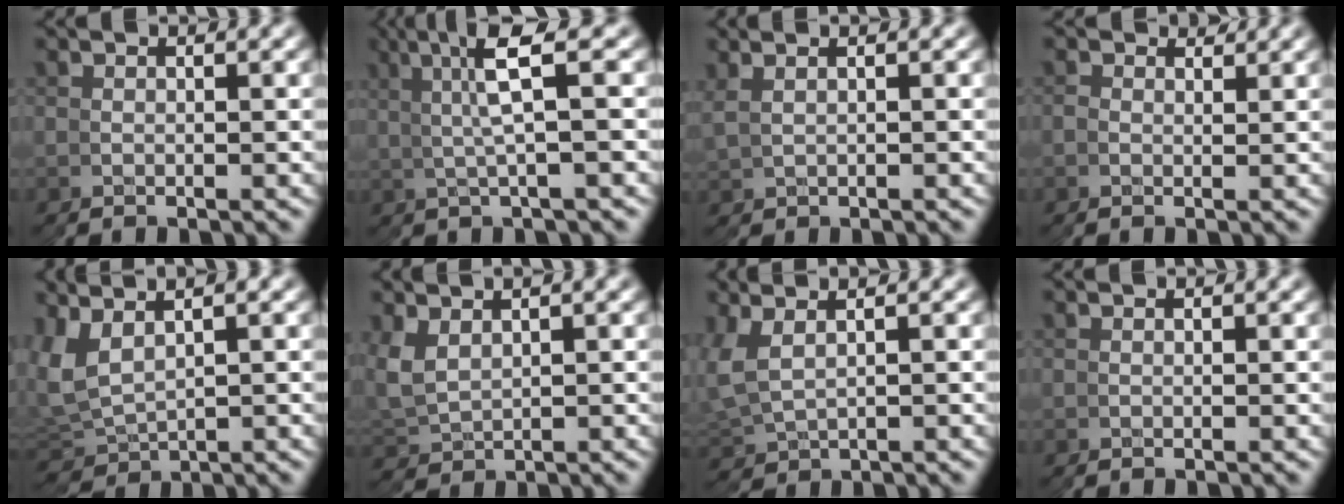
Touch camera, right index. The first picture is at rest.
{"total": 4.4, "force": [2.6, -1.0, 3.5], "torque": [-0.052, 0.036, 0.034]}
{"total": 1.0, "force": [0.8, -0.6, -0.4], "torque": [0.013, 0.008, 0.016]}
{"total": 0.7, "force": [0.2, 0.6, -0.2], "torque": [0.014, 0.000, 0.001]}
{"total": 5.4, "force": [0.2, 4.7, 2.6], "torque": [-0.092, -0.024, 0.024]}
{"total": 3.6, "force": [0.8, 3.3, 1.2], "torque": [-0.042, -0.016, 0.028]}
{"total": 3.0, "force": [0.8, 2.7, 1.0], "torque": [-0.046, -0.013, 0.032]}
{"total": 0.0}